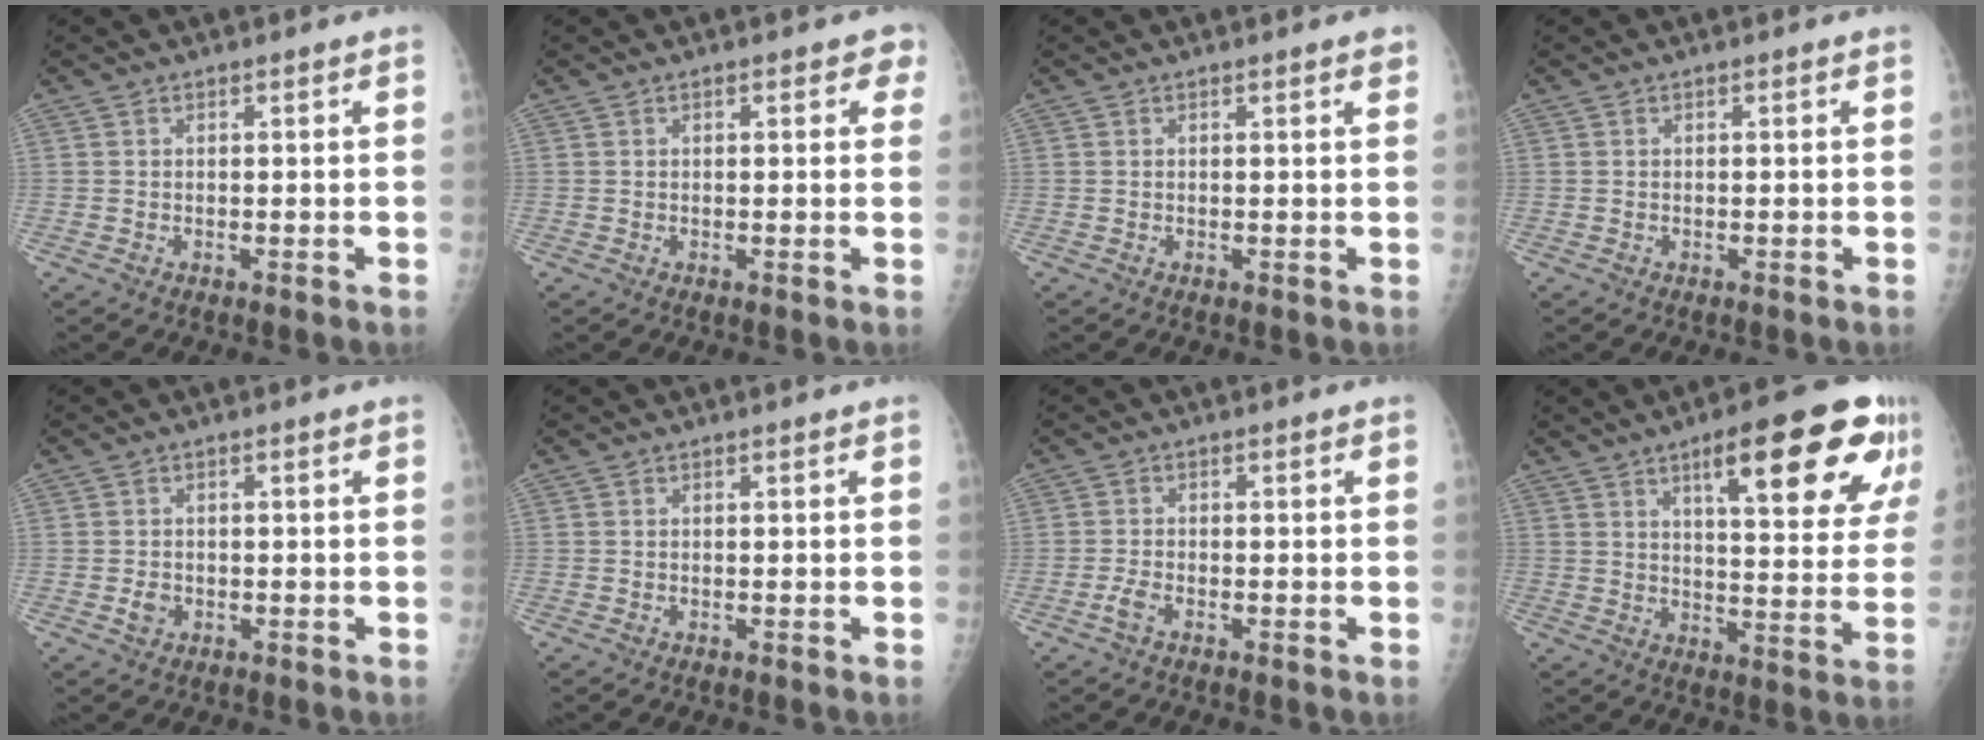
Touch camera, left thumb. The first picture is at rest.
{"total": 2.8, "force": [1.3, 1.5, 2.0], "torque": [-0.002, 0.001, 0.008]}
{"total": 1.1, "force": [0.7, 0.2, 0.8], "torque": [-0.011, -0.002, 0.006]}
{"total": 0.0}
{"total": 1.8, "force": [-0.7, 1.5, 0.8], "torque": [-0.006, 0.002, -0.009]}
{"total": 0.0}
{"total": 2.0, "force": [-1.3, 0.7, 1.3], "torque": [-0.034, 0.004, -0.028]}
{"total": 21.0, "force": [10.8, 5.4, 17.2], "torque": [-0.205, -0.030, 0.150]}